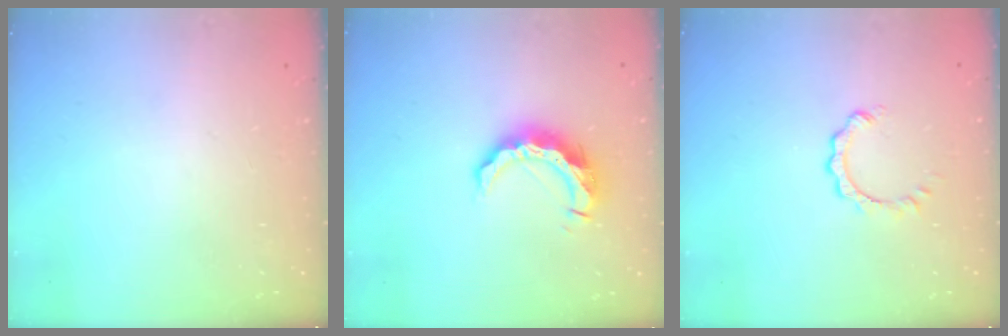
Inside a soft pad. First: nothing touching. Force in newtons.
{"total": 10.0, "press": 10.0, "slide": 0.6}
{"total": 1.7, "press": 1.7, "slide": 0.3}